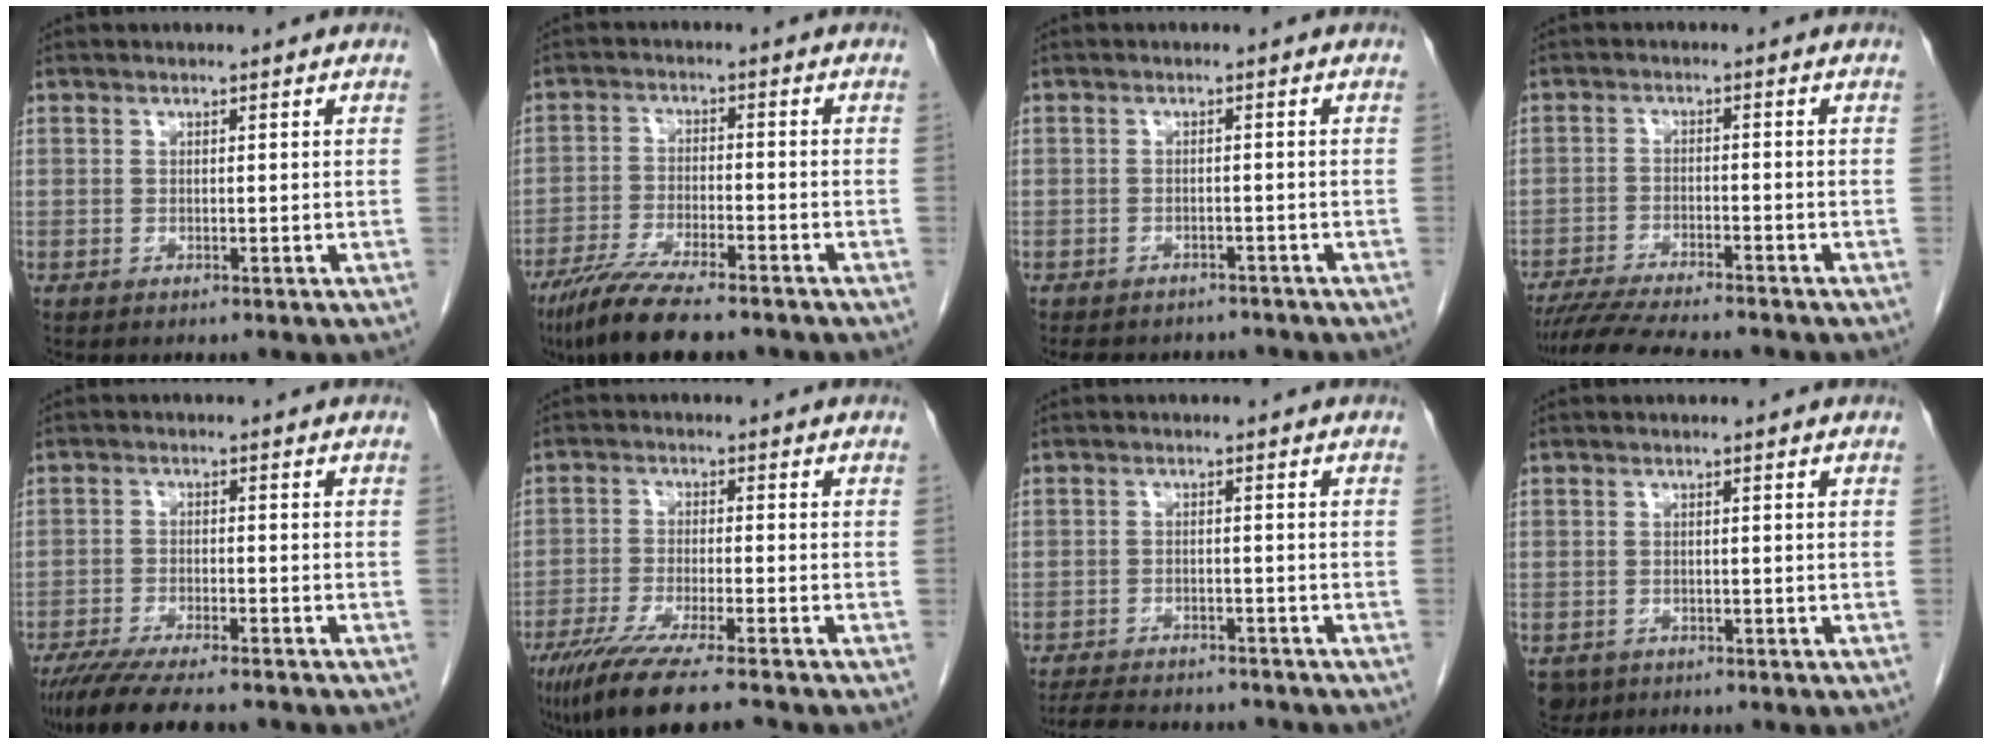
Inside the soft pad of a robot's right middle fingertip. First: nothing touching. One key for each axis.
{"total": 11.5, "fx": -9.2, "fy": 1.8, "fz": 6.7, "tx": -0.116, "ty": -0.028, "tz": -0.152}
{"total": 8.6, "fx": -7.7, "fy": 3.4, "fz": 2.0, "tx": -0.037, "ty": 0.002, "tz": -0.091}
{"total": 11.4, "fx": -10.2, "fy": 1.1, "fz": 5.1, "tx": -0.081, "ty": -0.018, "tz": -0.158}
{"total": 11.7, "fx": -9.9, "fy": 1.7, "fz": 6.1, "tx": -0.097, "ty": -0.022, "tz": -0.153}
{"total": 12.0, "fx": -9.5, "fy": 0.2, "fz": 7.3, "tx": -0.121, "ty": -0.035, "tz": -0.156}
{"total": 11.6, "fx": -10.5, "fy": 3.0, "fz": 4.1, "tx": -0.082, "ty": -0.003, "tz": -0.143}
{"total": 2.9, "fx": -1.8, "fy": 2.2, "fz": 0.7, "tx": -0.011, "ty": 0.000, "tz": -0.026}